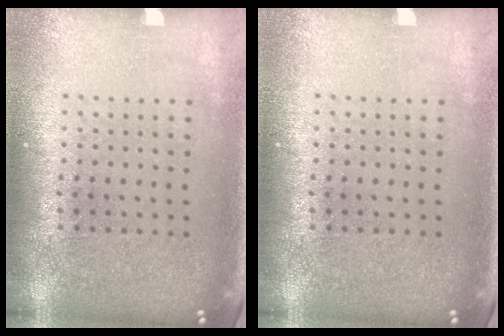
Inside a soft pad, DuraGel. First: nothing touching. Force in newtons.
{"total": 0.0}